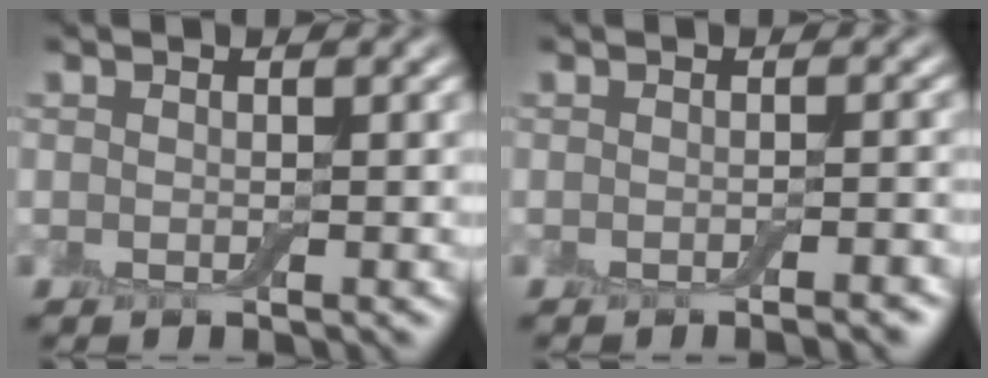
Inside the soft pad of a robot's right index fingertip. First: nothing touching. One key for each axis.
{"total": 1.6, "fx": -1.0, "fy": 0.3, "fz": 1.2, "tx": -0.007, "ty": 0.001, "tz": -0.014}